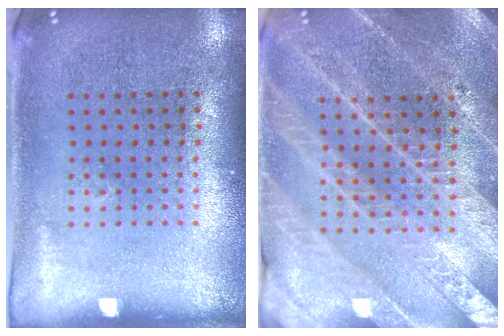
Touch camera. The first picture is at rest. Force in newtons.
{"total": 3.8, "press": 3.5, "slide": 1.4}